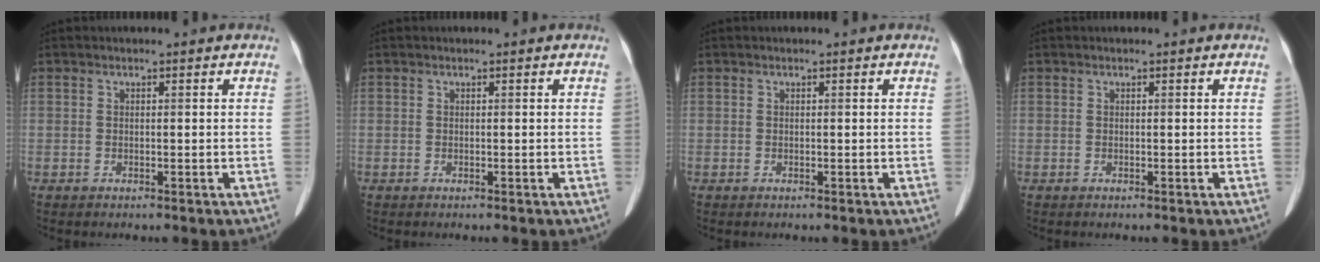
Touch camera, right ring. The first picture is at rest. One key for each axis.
{"total": 0.0}
{"total": 0.0}
{"total": 0.0}